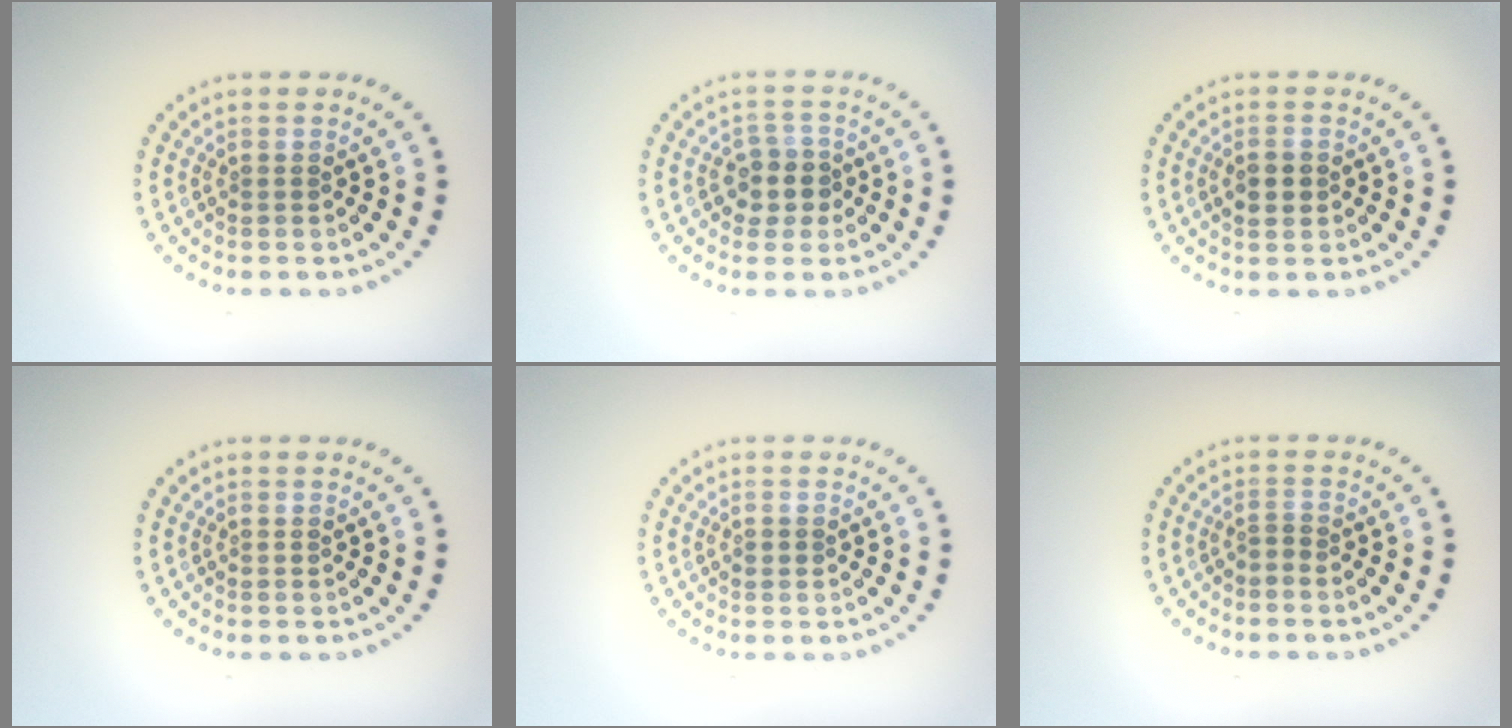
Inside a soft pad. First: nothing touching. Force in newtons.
{"total": 2.7, "press": 2.5, "slide": 1.0}
{"total": 1.7, "press": 1.7, "slide": 0.1}
{"total": 0.0}
{"total": 0.9, "press": 0.9, "slide": 0.1}
{"total": 0.8, "press": 0.4, "slide": 0.7}